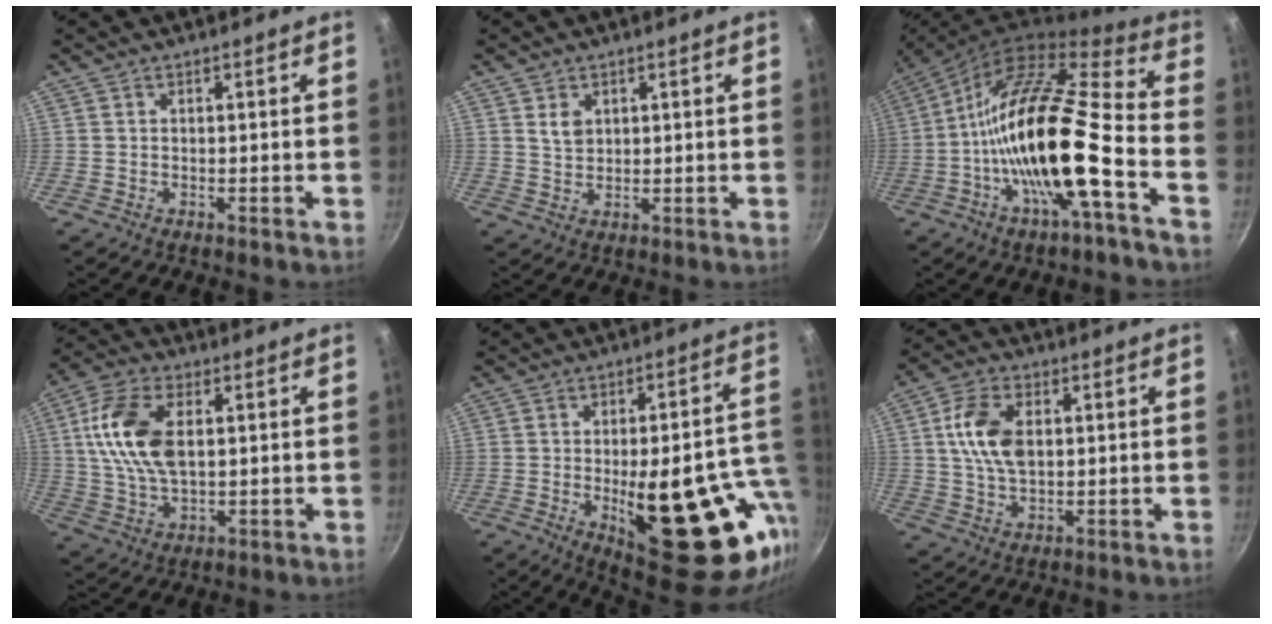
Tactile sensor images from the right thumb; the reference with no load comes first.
{"total": 3.3, "force": [1.3, 2.5, 1.9], "torque": [-0.024, -0.004, 0.027]}
{"total": 19.6, "force": [-6.1, 4.6, 18.0], "torque": [-0.306, 0.045, -0.126]}
{"total": 13.7, "force": [2.7, 7.6, 11.0], "torque": [-0.205, 0.003, 0.046]}
{"total": 28.4, "force": [-7.2, 11.4, 25.0], "torque": [-0.284, 0.010, -0.079]}
{"total": 10.2, "force": [1.8, 6.2, 7.9], "torque": [-0.137, 0.004, 0.031]}